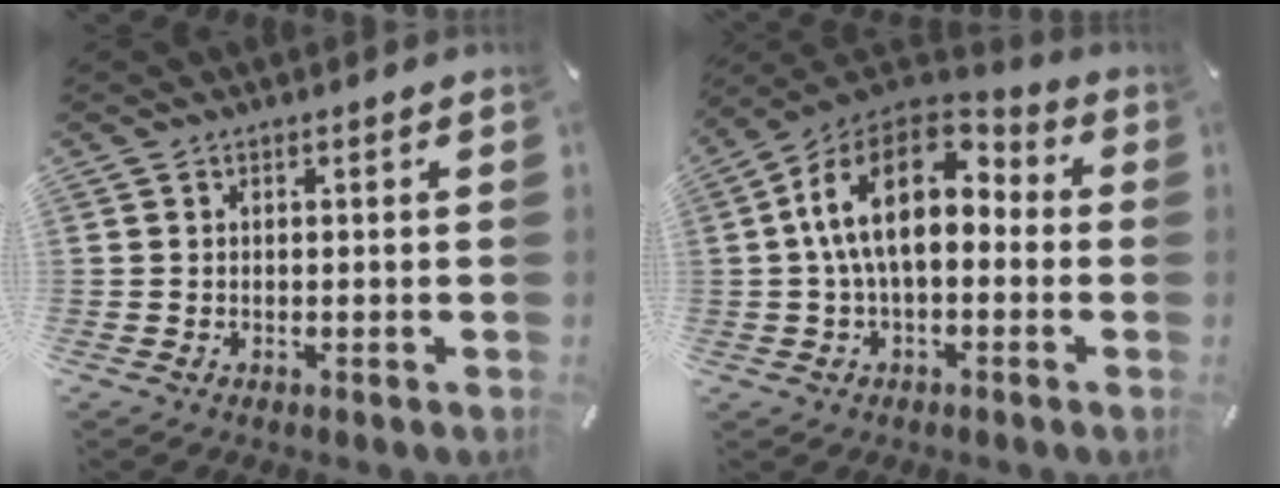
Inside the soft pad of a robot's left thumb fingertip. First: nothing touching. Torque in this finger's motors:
{"motor_torque": [0.31, 2.12, 1.67, -1.09, 0.63]}